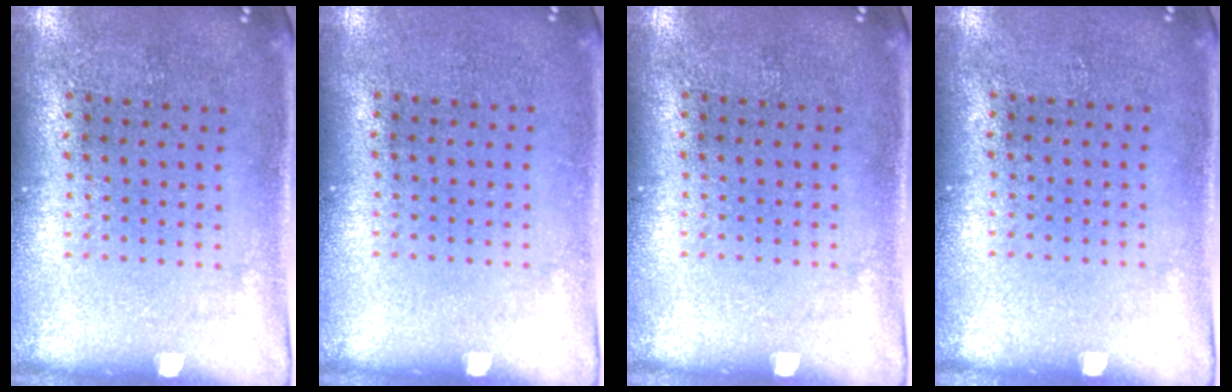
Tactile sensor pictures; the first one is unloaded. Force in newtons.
{"total": 0.0}
{"total": 0.0}
{"total": 0.0}